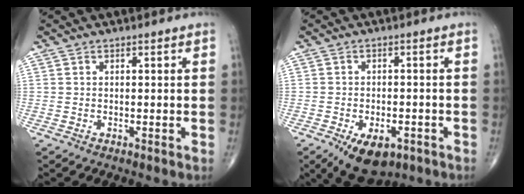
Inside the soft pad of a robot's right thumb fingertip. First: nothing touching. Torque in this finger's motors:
{"motor_torque": [0.71, 0.31, 0.02, -0.29, 0.04]}